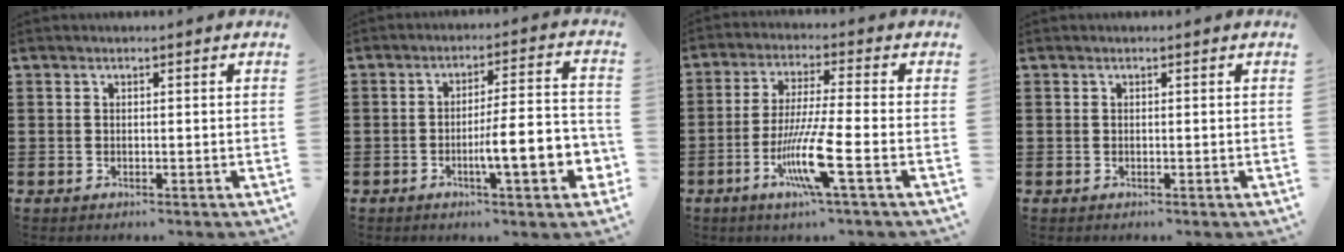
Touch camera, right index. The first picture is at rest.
{"total": 9.5, "force": [-3.1, 1.9, 8.7], "torque": [-0.141, -0.006, -0.053]}
{"total": 10.1, "force": [-4.2, 0.3, 9.2], "torque": [-0.192, -0.020, -0.083]}
{"total": 0.0}